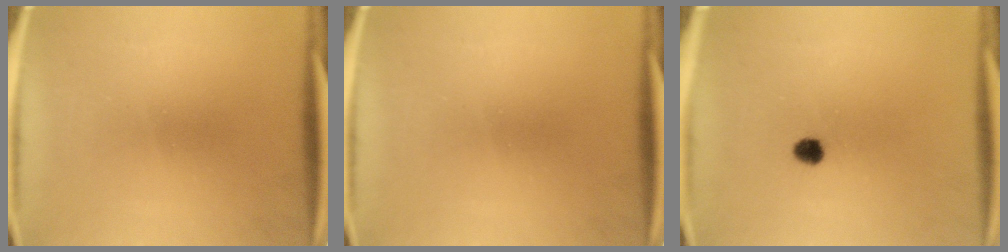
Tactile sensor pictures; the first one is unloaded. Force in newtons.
{"total": 0.0}
{"total": 2.5}